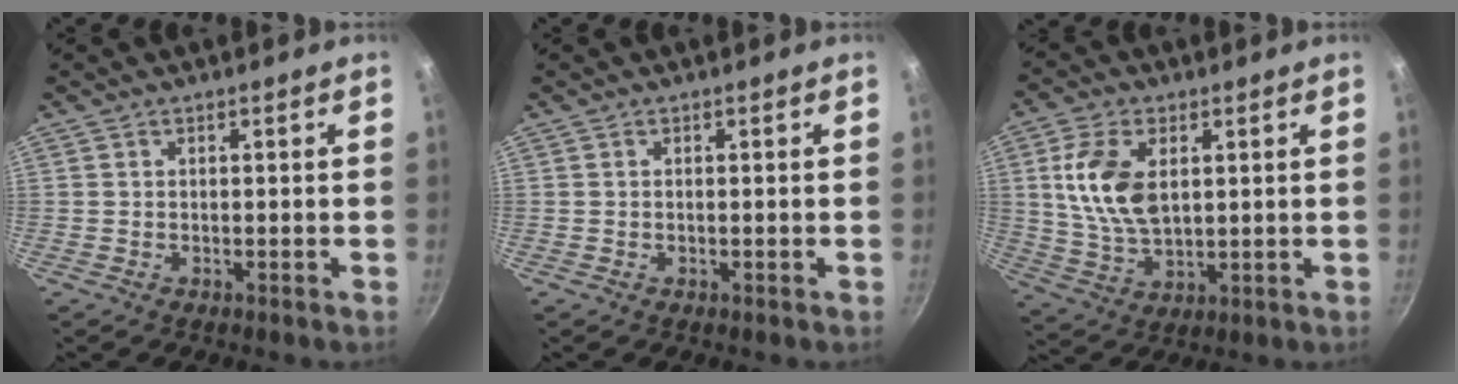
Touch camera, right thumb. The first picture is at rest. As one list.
[{"total": 0.0}, {"total": 12.1, "force": [2.8, 7.1, 9.4], "torque": [-0.173, -0.013, 0.058]}]